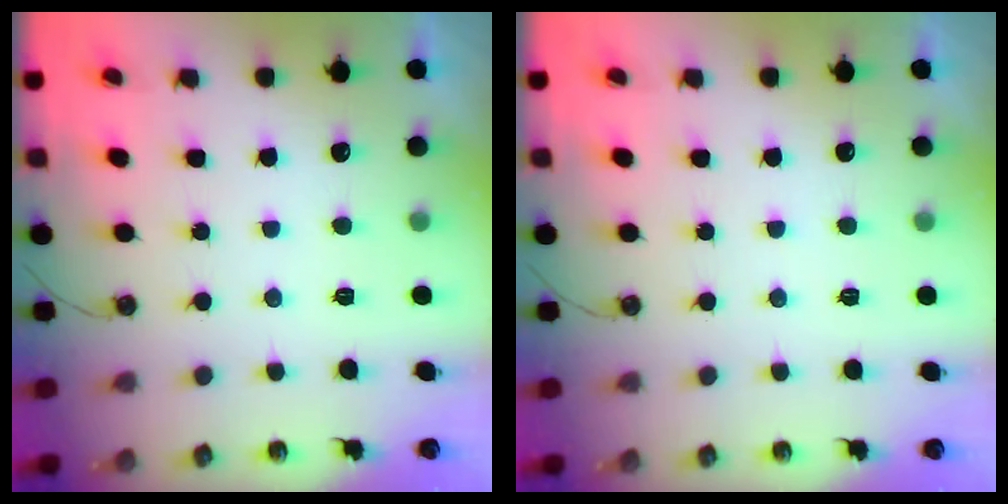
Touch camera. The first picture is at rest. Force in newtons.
{"total": 2.8, "press": 2.8, "slide": 0.5}